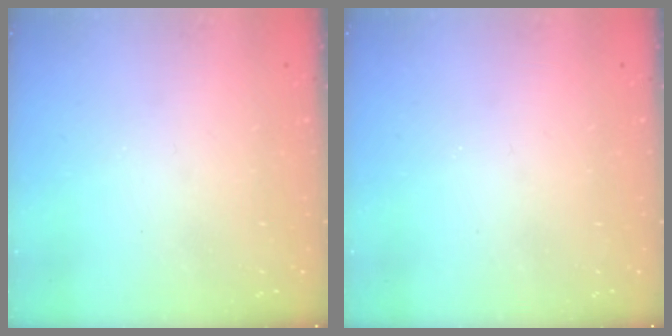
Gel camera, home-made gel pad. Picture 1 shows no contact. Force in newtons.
{"total": 0.0}